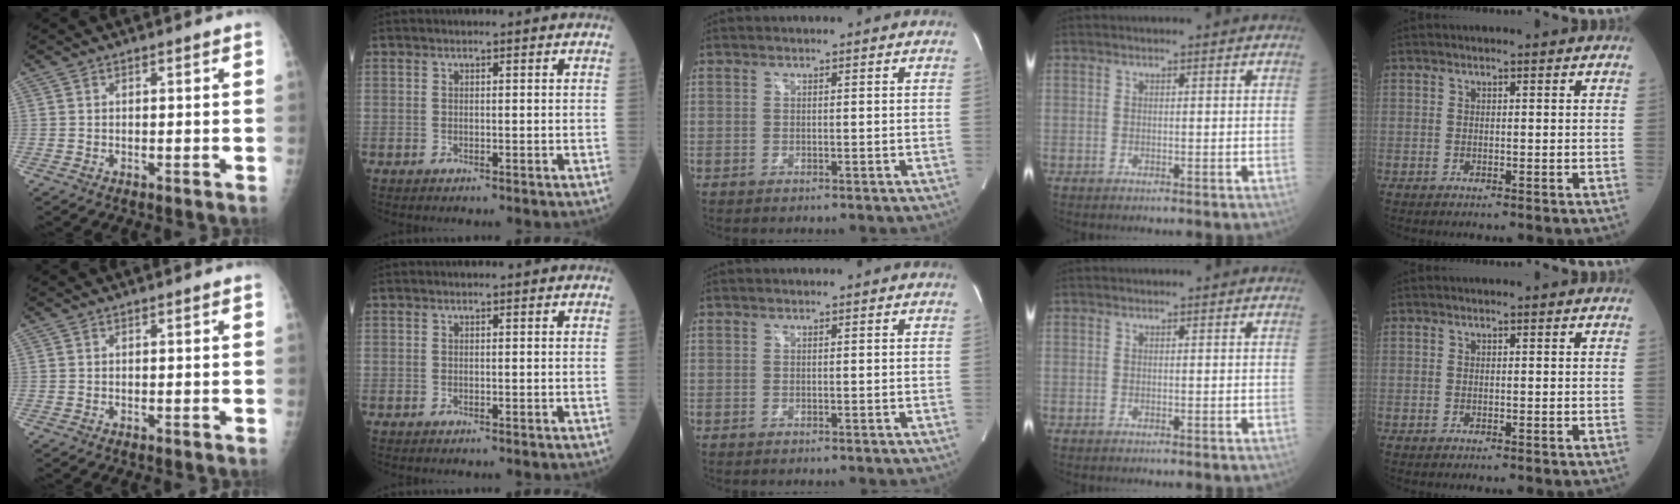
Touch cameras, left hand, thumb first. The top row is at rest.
{}